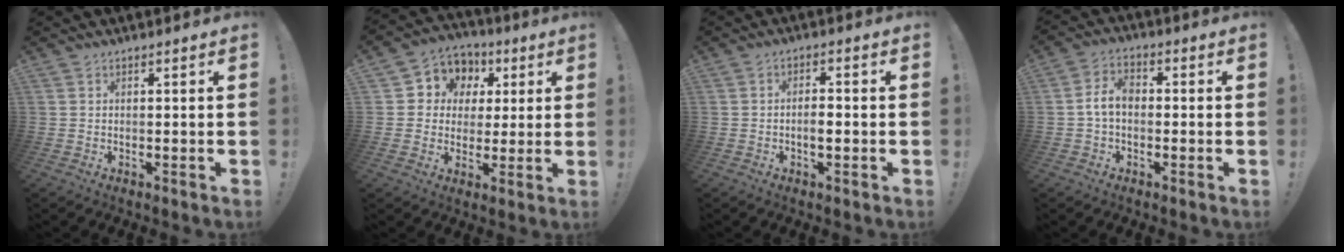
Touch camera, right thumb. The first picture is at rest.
{"total": 8.4, "force": [1.4, 7.9, 2.3], "torque": [-0.032, -0.008, 0.034]}
{"total": 3.5, "force": [-1.2, 1.4, 3.0], "torque": [-0.047, 0.005, -0.021]}
{"total": 7.1, "force": [-0.6, 4.6, 5.4], "torque": [-0.108, 0.014, -0.009]}